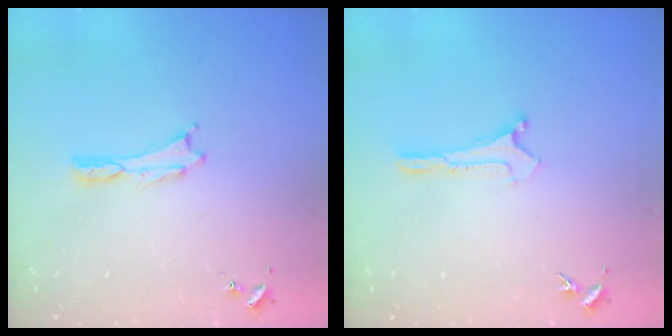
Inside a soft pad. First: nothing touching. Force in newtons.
{"total": 0.0}